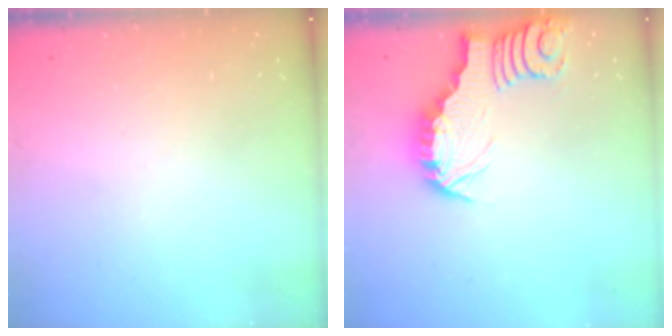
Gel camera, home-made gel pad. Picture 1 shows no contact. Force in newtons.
{"total": 3.0, "press": 3.0, "slide": 0.3}